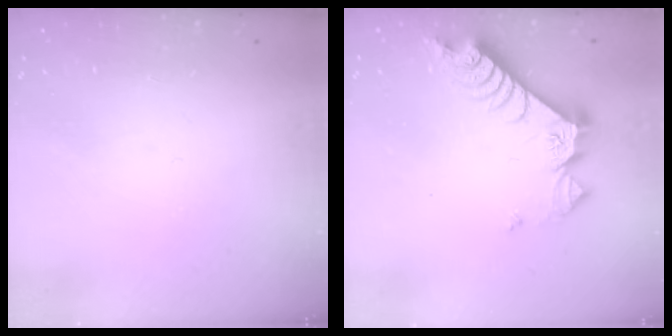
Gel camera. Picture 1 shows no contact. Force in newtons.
{"total": 8.4, "press": 8.4, "slide": 1.0}